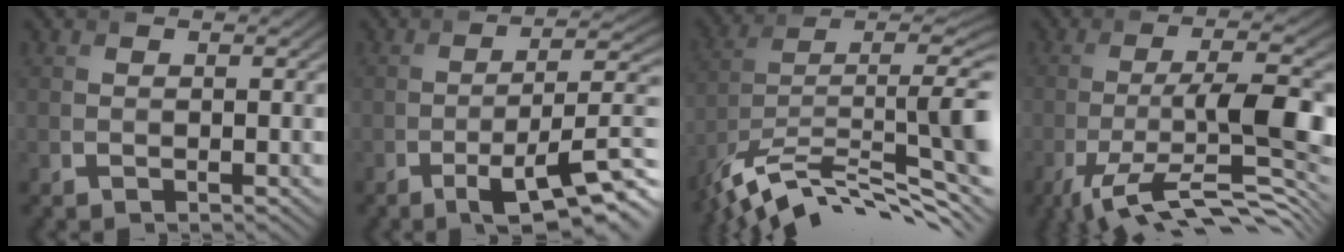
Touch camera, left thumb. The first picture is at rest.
{"total": 8.9, "force": [-4.2, 2.1, 7.5], "torque": [-0.123, -0.001, -0.065]}
{"total": 14.7, "force": [-9.0, 4.3, 10.8], "torque": [-0.213, 0.004, -0.157]}
{"total": 13.1, "force": [-5.2, 3.5, 11.5], "torque": [-0.198, -0.009, -0.084]}